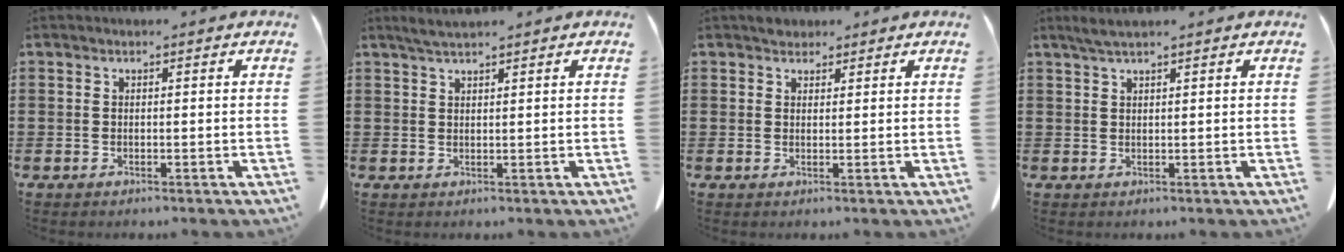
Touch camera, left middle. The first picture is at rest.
{"total": 1.9, "force": [1.6, 0.0, 0.9], "torque": [-0.021, 0.000, 0.032]}
{"total": 1.9, "force": [1.7, 0.9, 0.2], "torque": [-0.001, -0.001, 0.033]}
{"total": 1.9, "force": [1.4, 0.0, 1.2], "torque": [-0.026, -0.001, 0.027]}